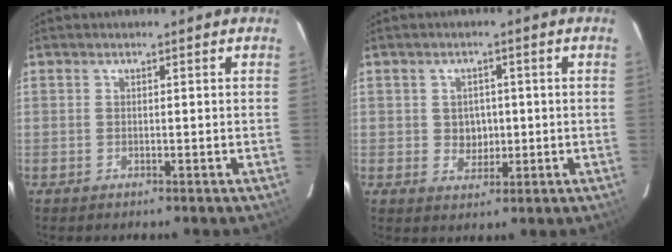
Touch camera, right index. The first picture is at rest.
{"total": 3.8, "force": [0.3, 3.5, 1.6], "torque": [-0.028, 0.008, 0.010]}